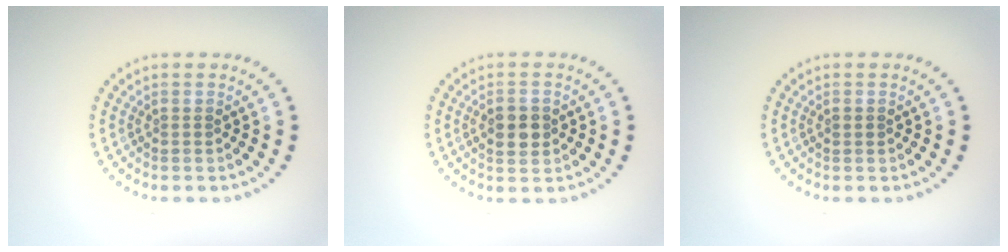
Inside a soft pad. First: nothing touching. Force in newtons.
{"total": 3.0, "press": 3.0, "slide": 0.1}
{"total": 0.7, "press": 0.7, "slide": 0.0}